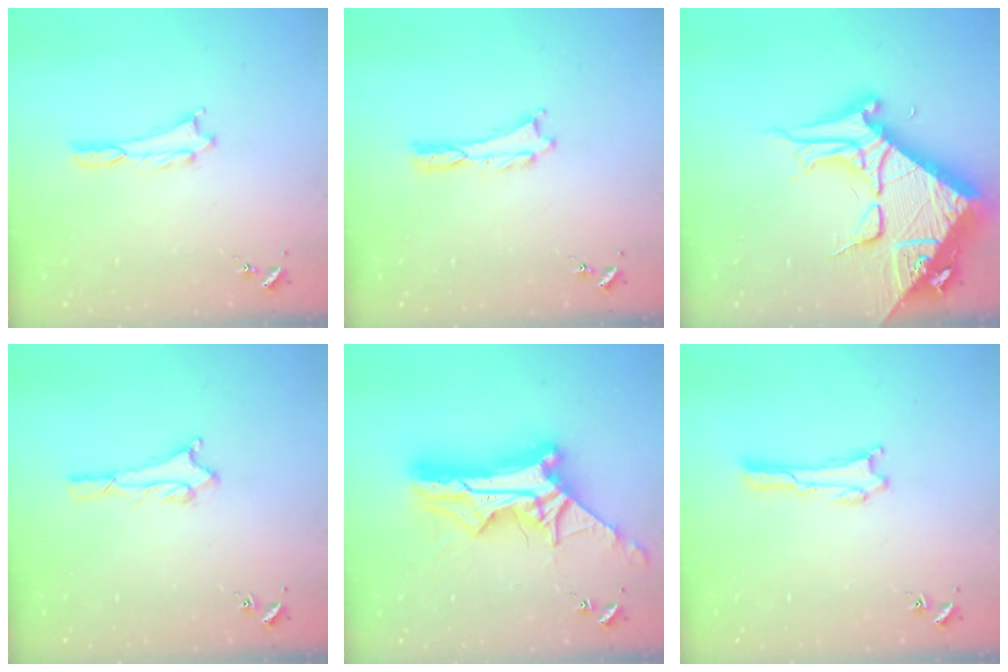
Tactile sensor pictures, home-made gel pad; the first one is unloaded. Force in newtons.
{"total": 0.0}
{"total": 15.4, "press": 15.3, "slide": 1.7}
{"total": 2.0, "press": 2.0, "slide": 0.2}
{"total": 14.8, "press": 14.7, "slide": 1.4}
{"total": 0.0}